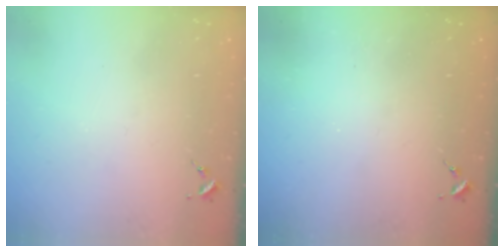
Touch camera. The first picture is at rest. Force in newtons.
{"total": 0.0}